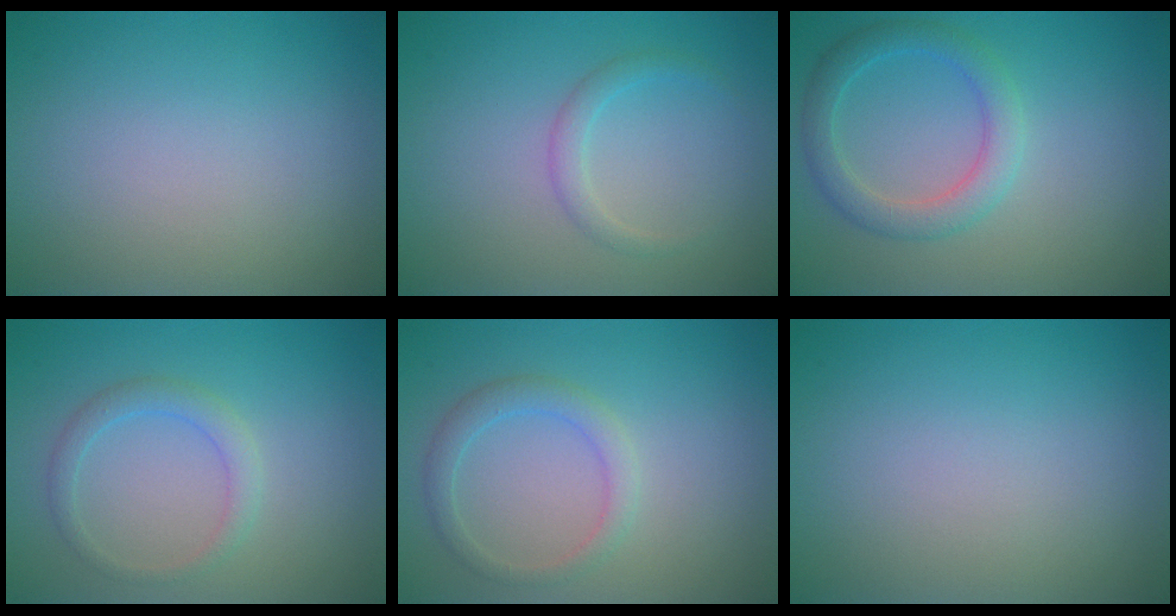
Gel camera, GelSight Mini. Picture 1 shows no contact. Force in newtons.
{"total": 1.4, "press": 1.4, "slide": 0.1}
{"total": 3.2, "press": 3.2, "slide": 0.2}
{"total": 1.8, "press": 1.8, "slide": 0.0}
{"total": 2.2, "press": 2.2, "slide": 0.1}
{"total": 0.0}